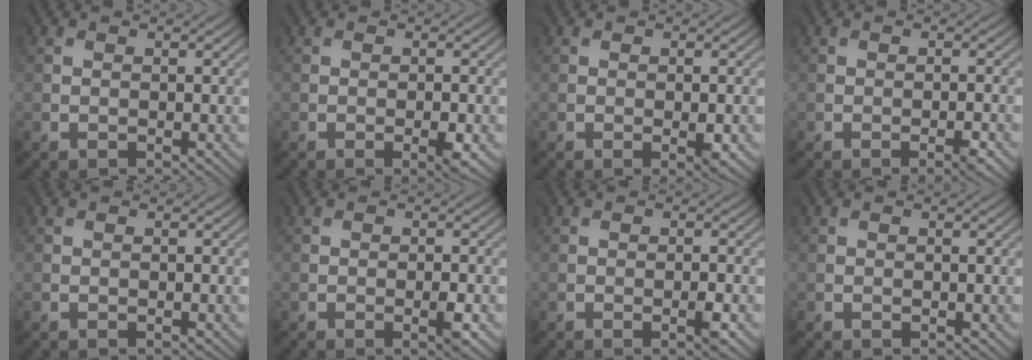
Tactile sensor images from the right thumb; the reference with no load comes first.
{"total": 2.8, "force": [-1.2, 0.7, 2.5], "torque": [-0.043, -0.007, -0.013]}
{"total": 2.3, "force": [-0.7, 0.8, 2.1], "torque": [-0.036, -0.006, -0.006]}
{"total": 2.2, "force": [-1.3, 0.2, 1.8], "torque": [-0.028, -0.005, -0.018]}
{"total": 0.0}
{"total": 2.4, "force": [-0.9, 0.4, 2.1], "torque": [-0.037, -0.006, -0.011]}
{"total": 1.9, "force": [-0.9, 0.2, 1.7], "torque": [-0.028, -0.005, -0.011]}
{"total": 0.5, "force": [0.1, 0.3, 0.4], "torque": [-0.005, -0.001, 0.003]}